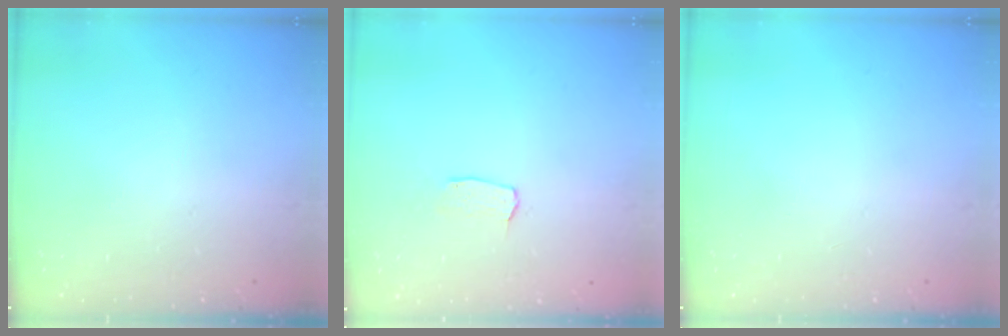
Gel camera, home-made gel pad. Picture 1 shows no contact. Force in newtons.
{"total": 2.9, "press": 2.9, "slide": 0.2}
{"total": 0.0}